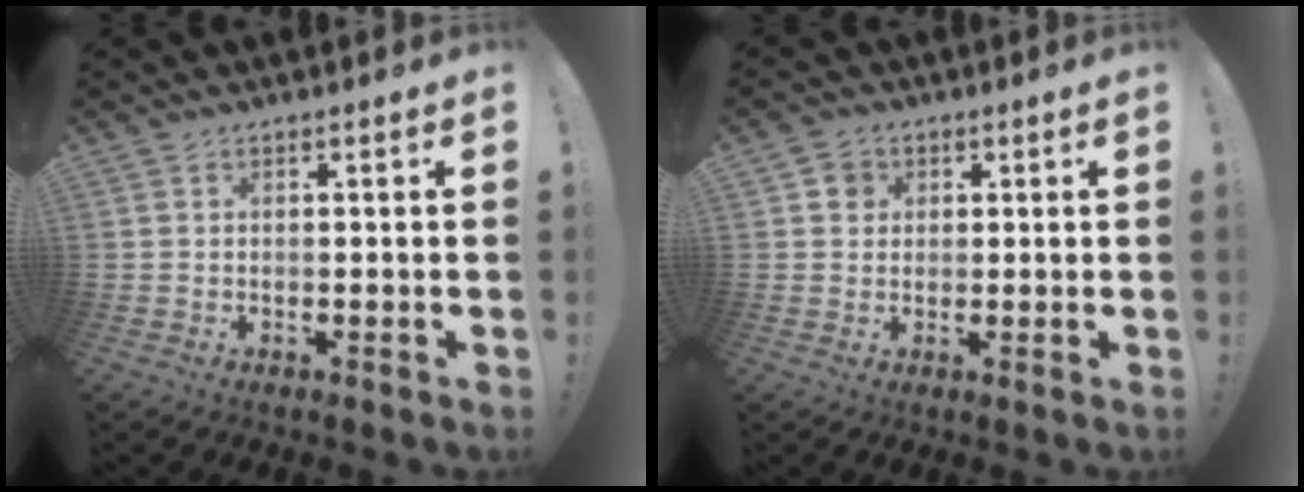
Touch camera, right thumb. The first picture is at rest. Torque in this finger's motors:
{"motor_torque": [0.31, 0.56, 0.21, 0.02, -0.02]}